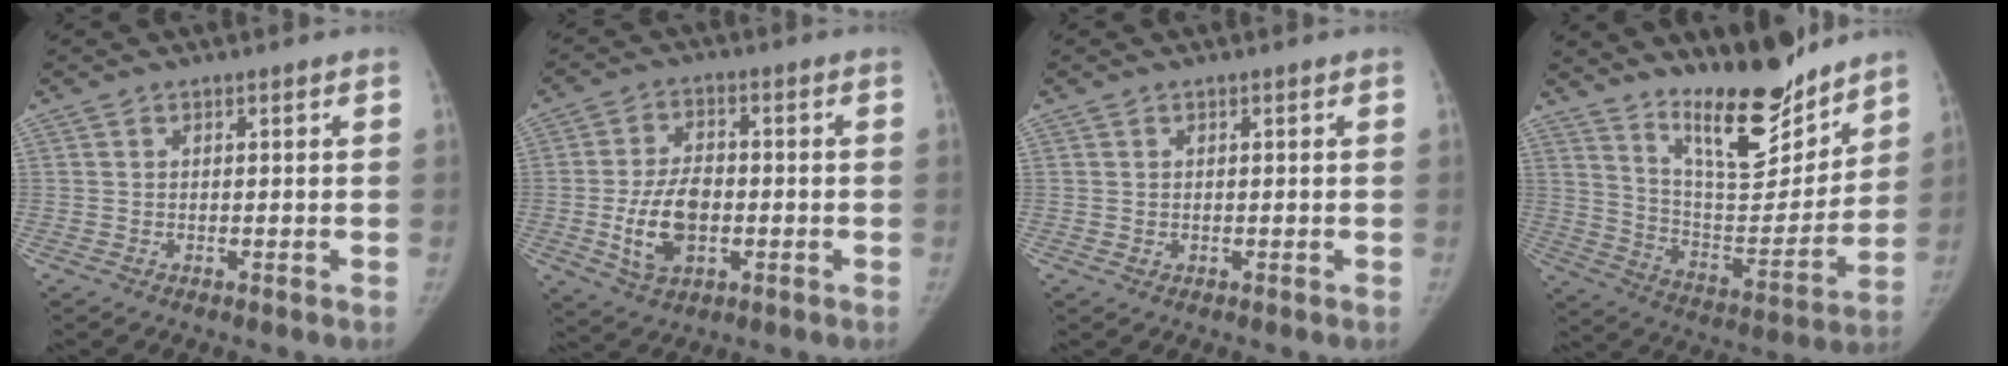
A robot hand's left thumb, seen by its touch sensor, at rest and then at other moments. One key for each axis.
{"total": 10.2, "fx": -2.1, "fy": 6.3, "fz": 7.7, "tx": -0.128, "ty": 0.009, "tz": -0.033}
{"total": 0.6, "fx": 0.0, "fy": 0.5, "fz": 0.3, "tx": 0.002, "ty": 0.000, "tz": 0.001}
{"total": 18.4, "fx": 14.5, "fy": 5.3, "fz": 10.0, "tx": -0.109, "ty": -0.117, "tz": 0.244}